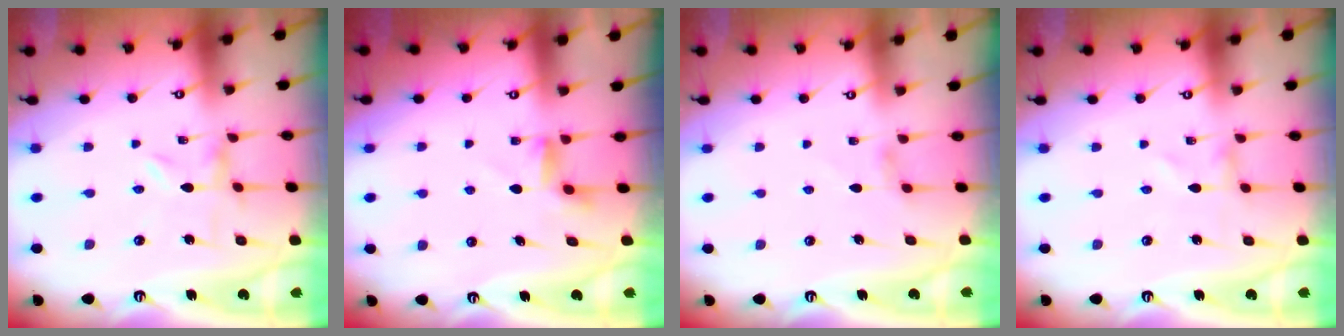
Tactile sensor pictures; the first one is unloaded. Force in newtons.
{"total": 4.1, "press": 4.0, "slide": 0.5}
{"total": 3.1, "press": 3.1, "slide": 0.4}
{"total": 0.0}